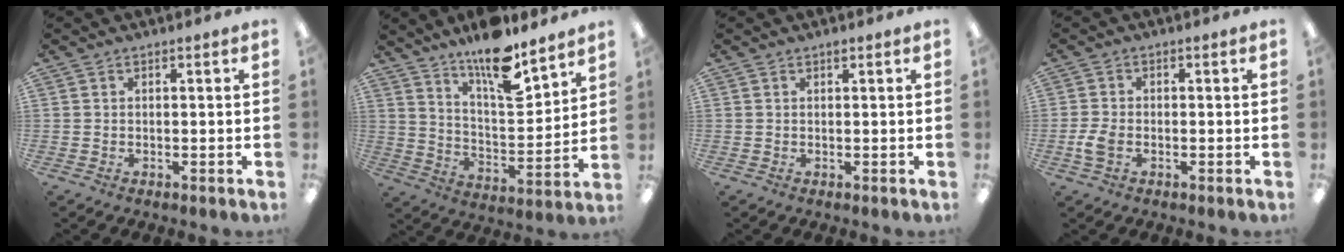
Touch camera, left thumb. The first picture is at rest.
{"total": 14.7, "force": [11.6, 4.2, 7.9], "torque": [-0.123, -0.085, 0.198]}
{"total": 0.7, "force": [0.5, 0.3, 0.4], "torque": [-0.009, 0.002, 0.009]}
{"total": 4.0, "force": [-1.3, 2.6, 2.7], "torque": [-0.064, 0.001, -0.027]}